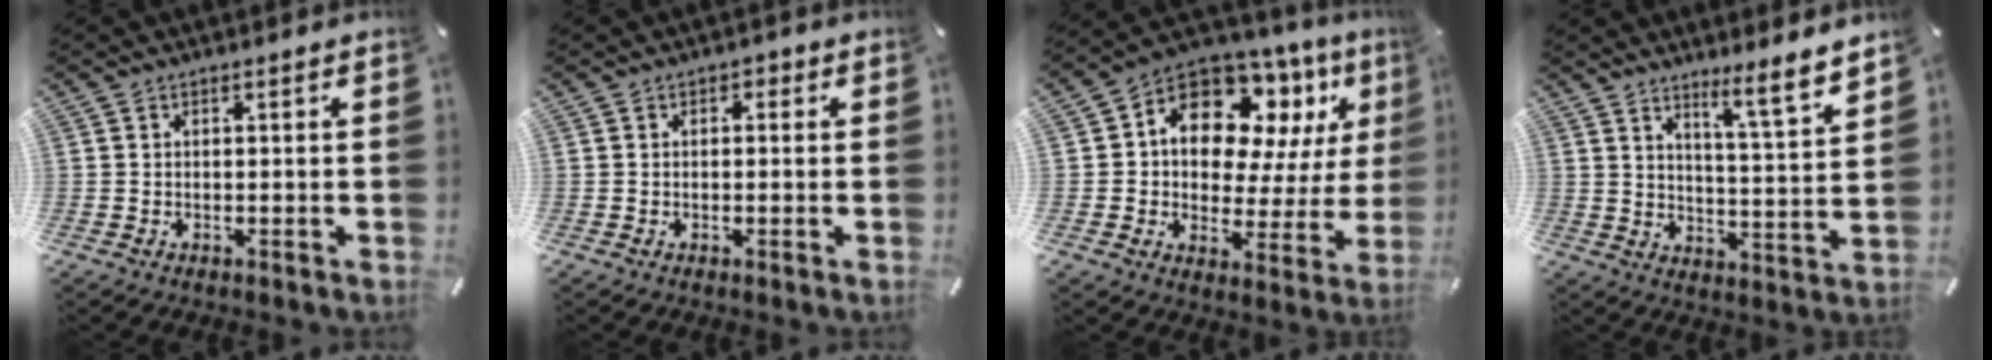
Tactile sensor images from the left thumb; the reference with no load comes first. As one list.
[{"total": 1.0, "force": [-0.1, 1.0, 0.3], "torque": [-0.007, 0.006, -0.005]}, {"total": 13.9, "force": [7.2, 9.6, 7.1], "torque": [-0.120, -0.050, 0.131]}, {"total": 8.3, "force": [7.0, 0.3, 4.3], "torque": [-0.065, -0.057, 0.117]}]